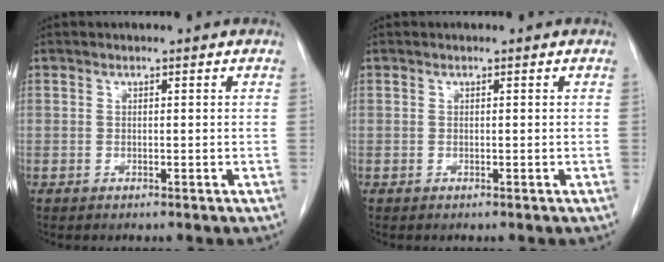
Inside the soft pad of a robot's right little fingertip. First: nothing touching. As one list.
[{"total": 0.0}]